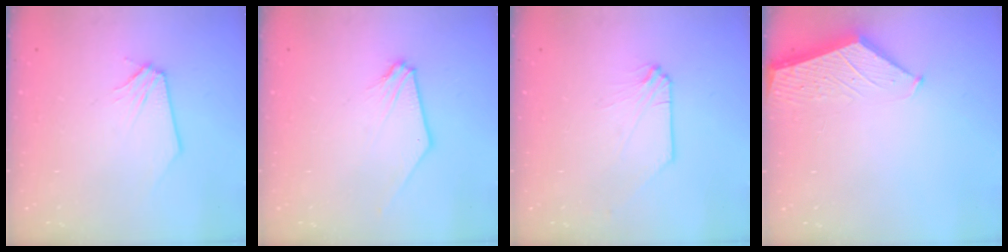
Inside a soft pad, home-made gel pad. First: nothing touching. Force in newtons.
{"total": 1.8, "press": 1.8, "slide": 0.4}
{"total": 0.0}
{"total": 1.5, "press": 1.5, "slide": 0.2}